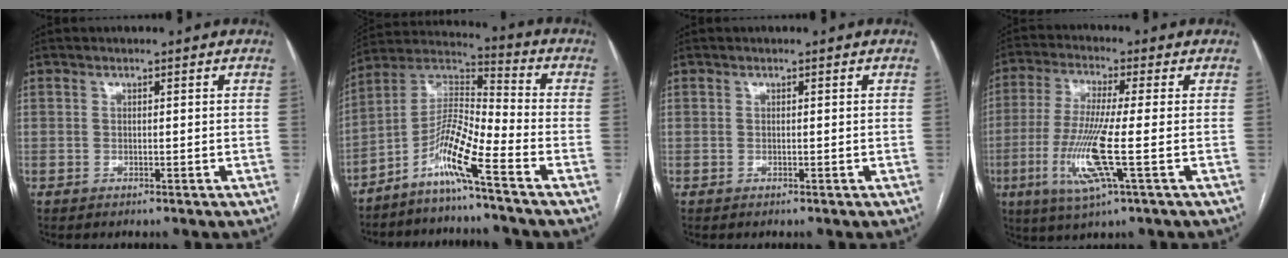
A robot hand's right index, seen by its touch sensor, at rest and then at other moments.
{"total": 9.8, "force": [-6.0, -0.6, 7.7], "torque": [-0.149, 0.010, -0.121]}
{"total": 0.0}
{"total": 11.2, "force": [-3.0, -0.1, 10.8], "torque": [-0.229, -0.022, -0.064]}